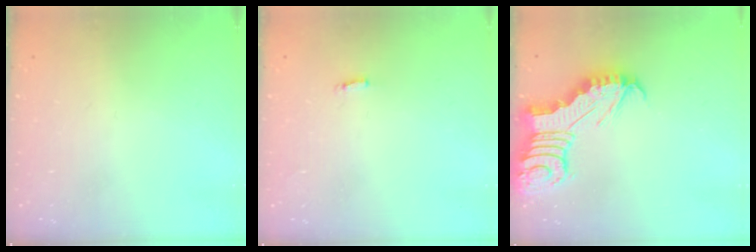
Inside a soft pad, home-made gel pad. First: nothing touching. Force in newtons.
{"total": 4.0, "press": 4.0, "slide": 0.3}
{"total": 6.4, "press": 6.4, "slide": 1.0}